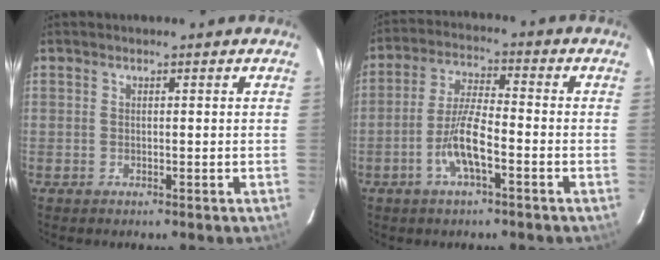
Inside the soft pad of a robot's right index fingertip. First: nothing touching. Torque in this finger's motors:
{"motor_torque": [1.09, -0.68, 0.68, 0.14]}